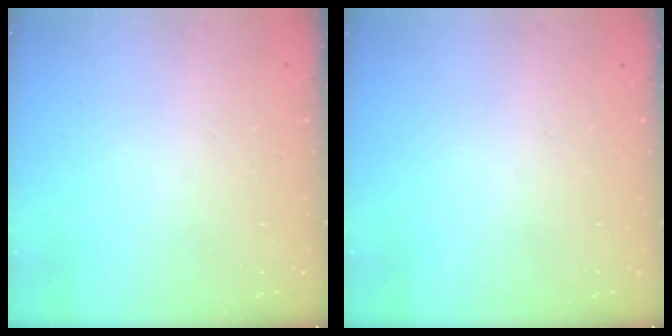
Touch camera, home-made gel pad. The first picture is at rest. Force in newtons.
{"total": 0.0}